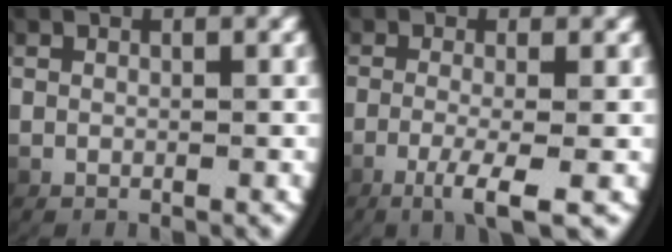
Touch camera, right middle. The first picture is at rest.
{"total": 4.1, "force": [-1.7, 0.5, 3.7], "torque": [-0.074, -0.016, -0.020]}